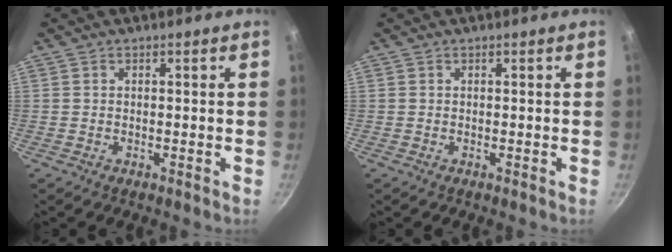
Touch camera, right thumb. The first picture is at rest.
{"total": 0.0}